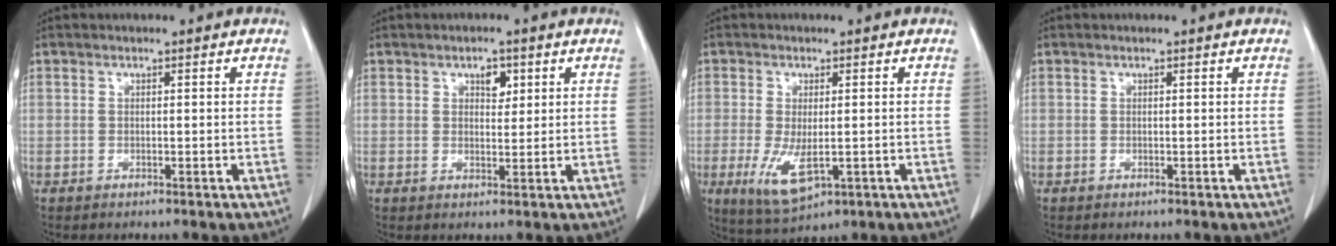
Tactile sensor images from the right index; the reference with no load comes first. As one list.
[{"total": 2.7, "force": [1.3, 1.5, 1.8], "torque": [-0.023, 0.001, 0.020]}, {"total": 6.5, "force": [-1.8, 2.3, 5.8], "torque": [-0.114, -0.019, -0.019]}, {"total": 0.0}]